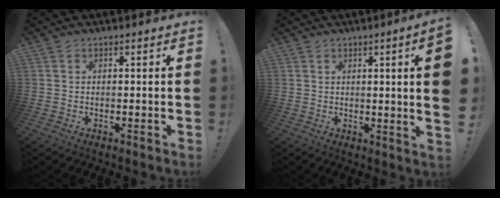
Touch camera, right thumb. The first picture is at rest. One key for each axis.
{"total": 6.1, "fx": 1.0, "fy": -0.6, "fz": 5.9, "tx": -0.079, "ty": -0.013, "tz": 0.012}